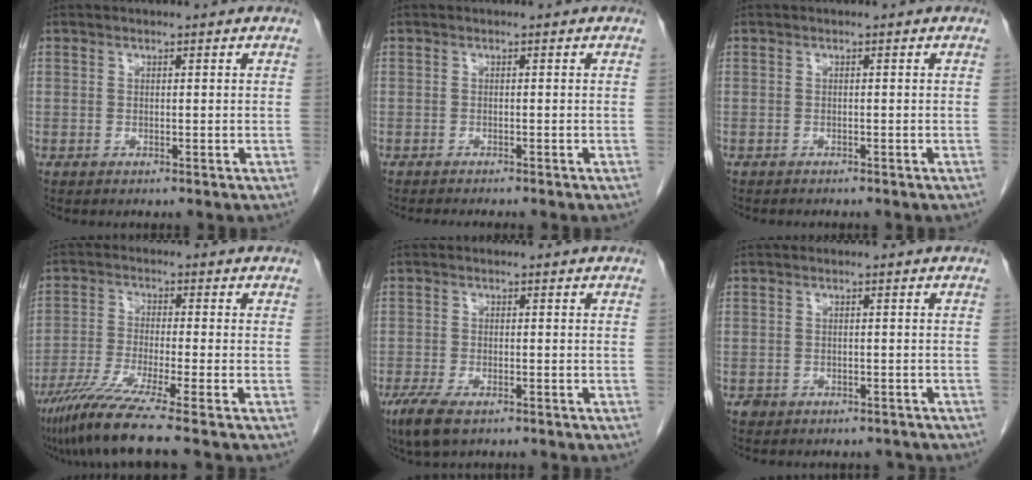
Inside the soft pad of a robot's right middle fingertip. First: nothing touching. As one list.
[{"total": 3.3, "force": [-2.9, 0.4, 1.5], "torque": [-0.021, -0.006, -0.035]}, {"total": 1.5, "force": [-1.3, 0.5, 0.6], "torque": [-0.015, -0.002, -0.013]}, {"total": 9.5, "force": [-7.2, -1.8, 5.9], "torque": [-0.104, -0.039, -0.127]}, {"total": 5.2, "force": [-3.4, 1.7, 3.6], "torque": [-0.077, -0.013, -0.055]}, {"total": 2.6, "force": [-2.0, 1.7, 0.1], "torque": [-0.002, 0.009, -0.027]}]